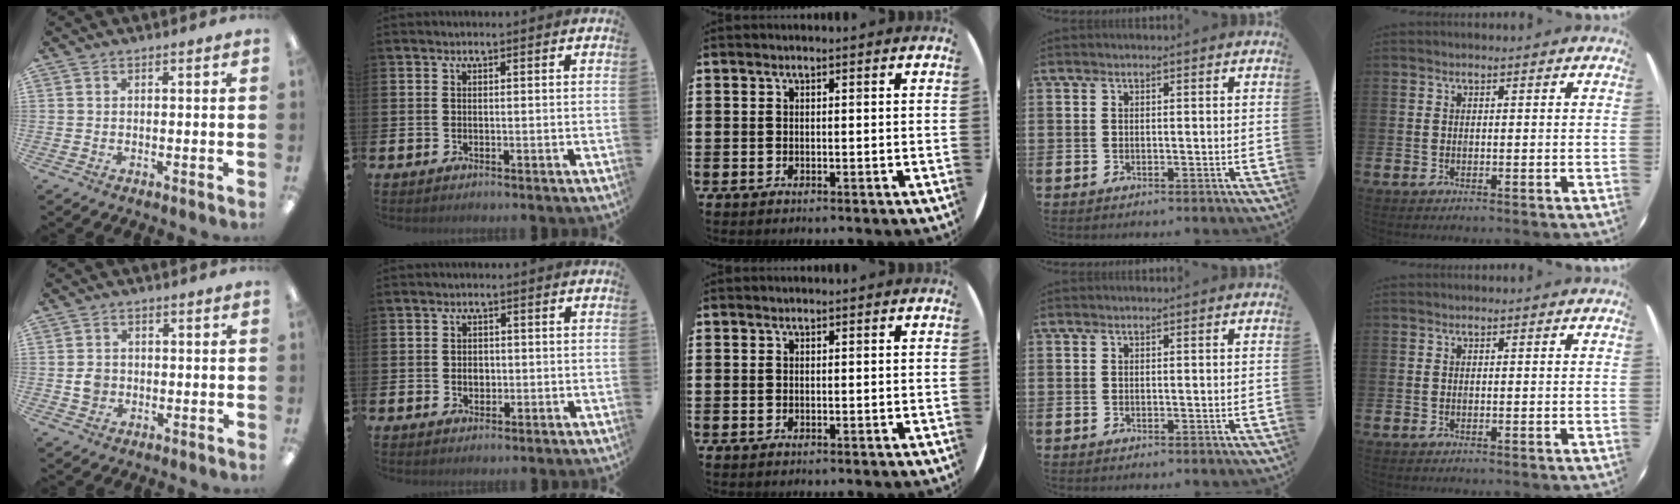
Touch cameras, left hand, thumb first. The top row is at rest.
{"thumb": {"total": 3.1, "force": [-0.4, 2.8, 1.3], "torque": [-0.016, 0.002, -0.010]}, "index": {"total": 1.9, "force": [-0.1, 1.5, 1.1], "torque": [-0.006, 0.001, -0.008]}}